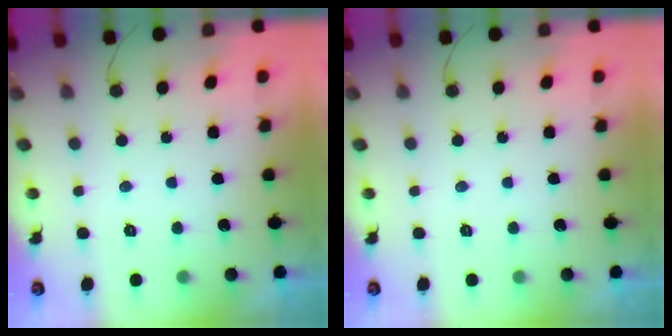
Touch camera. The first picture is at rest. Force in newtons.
{"total": 0.0}